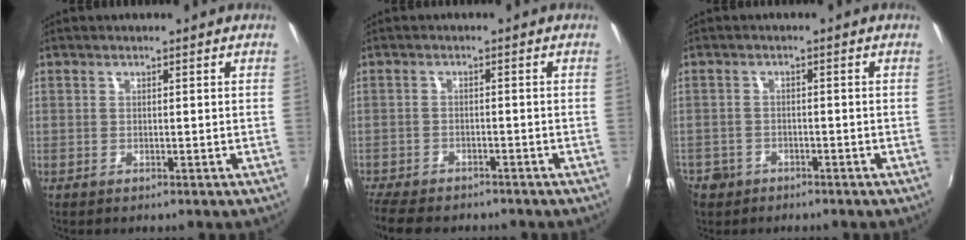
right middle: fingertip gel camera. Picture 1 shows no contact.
{"total": 8.6, "force": [-7.4, 2.8, 3.2], "torque": [-0.089, -0.025, -0.126]}
{"total": 6.0, "force": [-3.2, 4.7, 1.7], "torque": [-0.061, -0.002, -0.054]}